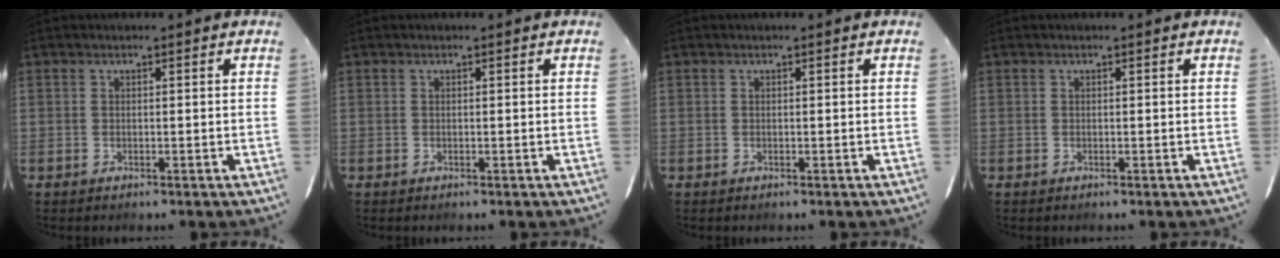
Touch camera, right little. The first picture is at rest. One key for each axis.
{"total": 0.0}
{"total": 0.0}
{"total": 0.0}